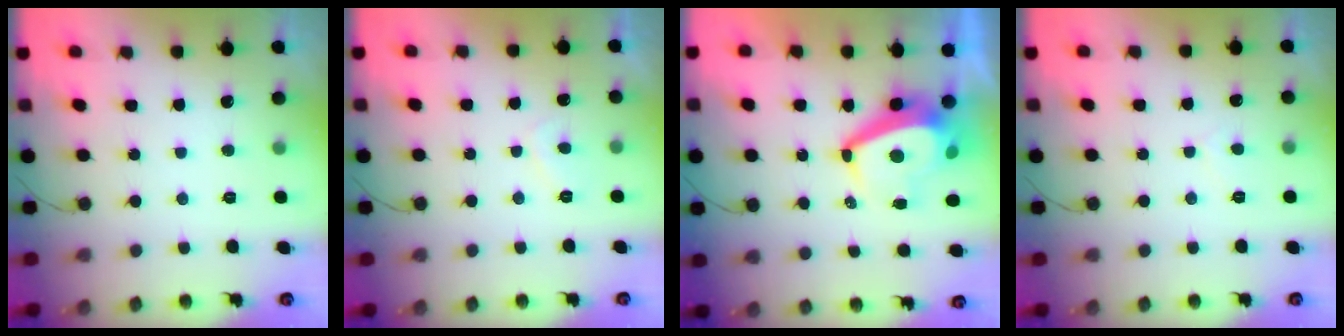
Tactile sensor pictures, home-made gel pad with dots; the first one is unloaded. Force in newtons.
{"total": 2.1, "press": 2.0, "slide": 0.8}
{"total": 8.4, "press": 8.4, "slide": 0.9}
{"total": 3.9, "press": 3.9, "slide": 0.5}